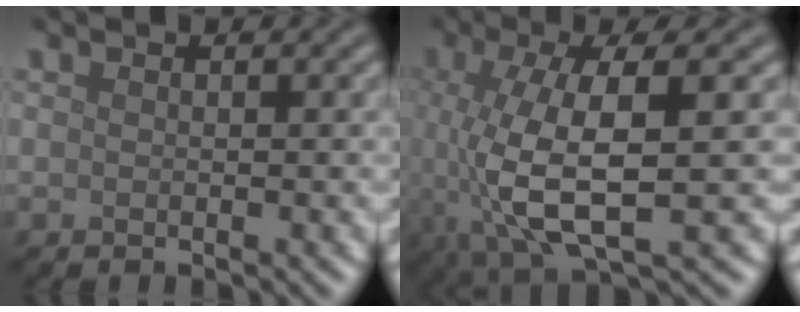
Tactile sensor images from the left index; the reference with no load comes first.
{"total": 9.0, "force": [-0.9, 2.9, 8.5], "torque": [-0.165, -0.007, -0.015]}